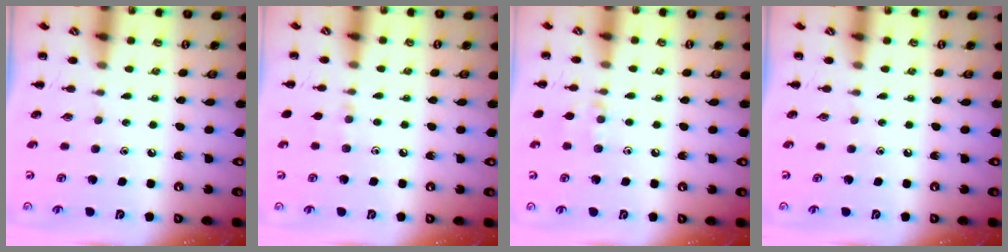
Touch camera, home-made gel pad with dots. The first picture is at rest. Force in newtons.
{"total": 4.4, "press": 4.2, "slide": 1.5}
{"total": 6.7, "press": 6.5, "slide": 1.7}
{"total": 0.0}